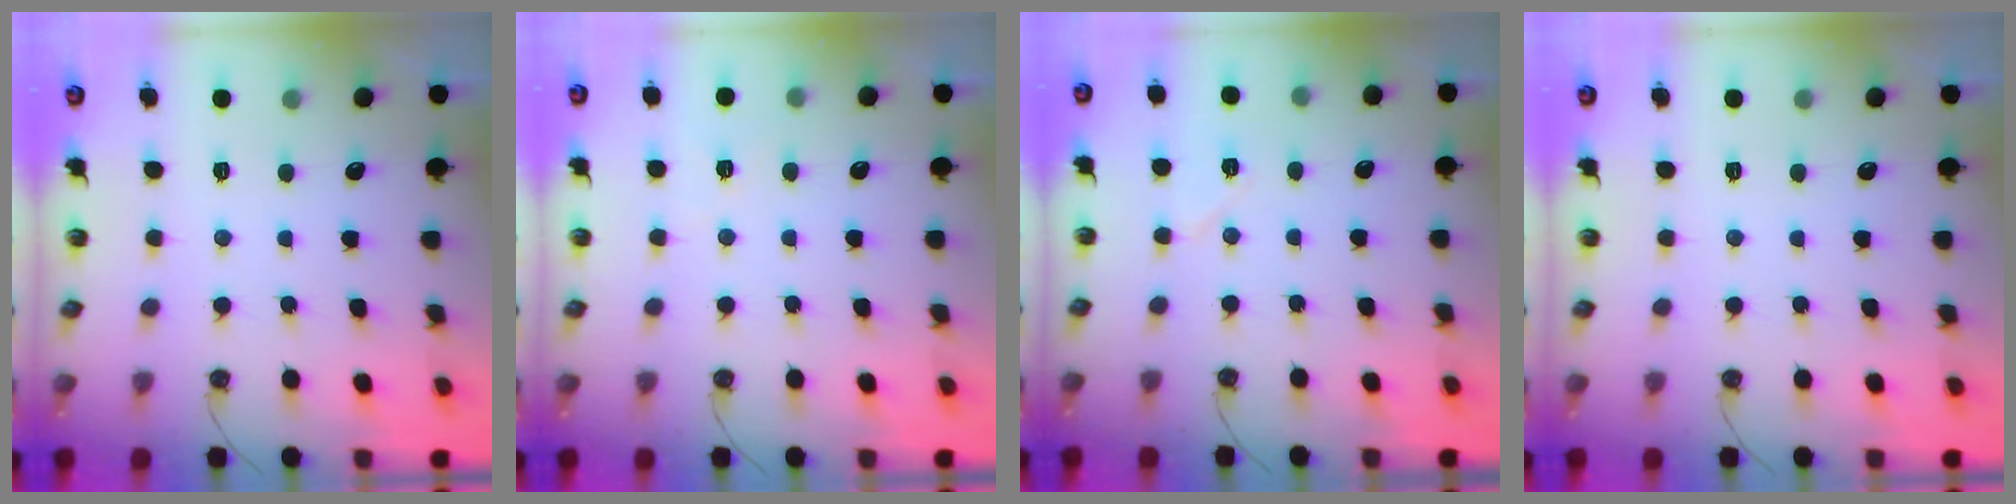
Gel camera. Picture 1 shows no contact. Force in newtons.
{"total": 3.8, "press": 3.4, "slide": 1.7}
{"total": 5.3, "press": 4.8, "slide": 2.1}
{"total": 0.0}